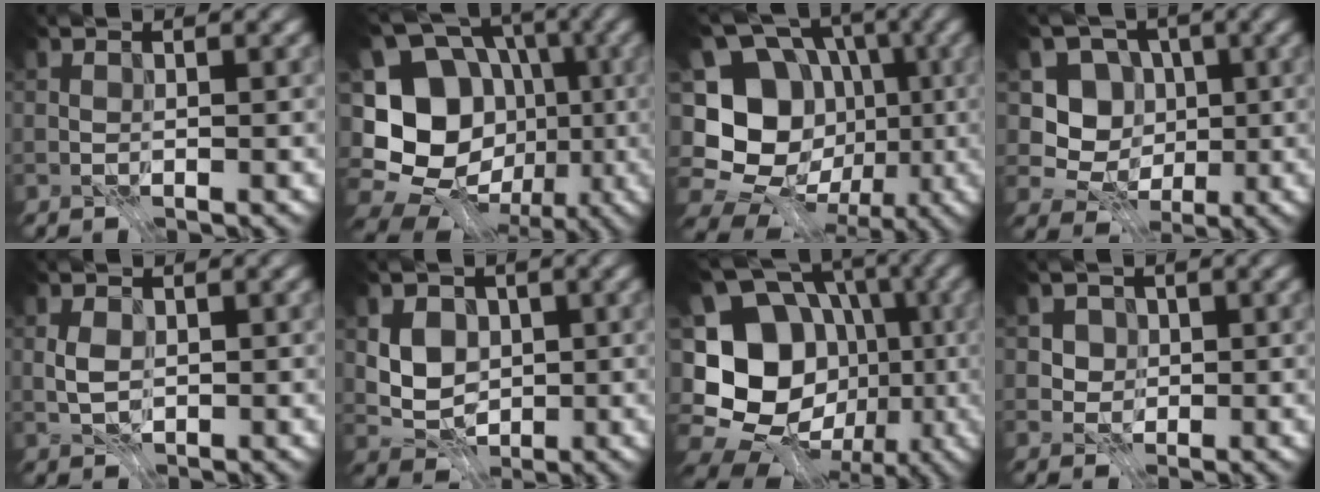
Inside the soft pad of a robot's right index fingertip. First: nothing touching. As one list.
[{"total": 14.8, "force": [-2.8, 12.7, 7.1], "torque": [-0.150, -0.003, -0.063]}, {"total": 14.3, "force": [-2.4, 12.6, 6.2], "torque": [-0.130, 0.007, -0.062]}, {"total": 5.0, "force": [-0.2, 4.6, 1.9], "torque": [-0.018, -0.006, -0.028]}, {"total": 1.7, "force": [-0.2, 1.2, 1.2], "torque": [-0.027, -0.002, -0.005]}, {"total": 4.5, "force": [0.4, 3.7, 2.5], "torque": [-0.043, 0.000, -0.001]}, {"total": 17.1, "force": [-3.0, 14.6, 8.2], "torque": [-0.156, 0.004, -0.064]}, {"total": 2.9, "force": [0.8, 2.5, 1.1], "torque": [-0.023, -0.006, 0.015]}]